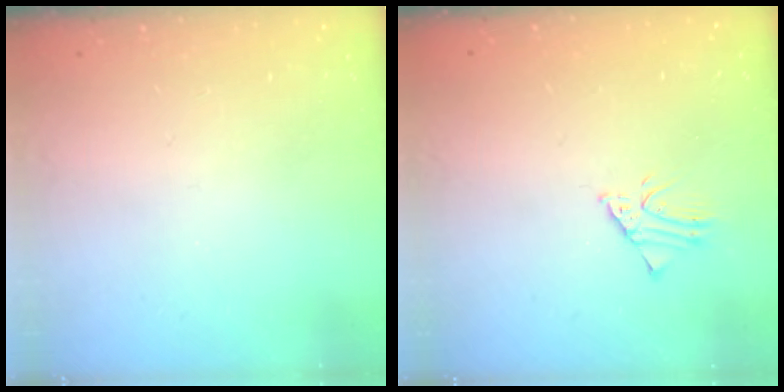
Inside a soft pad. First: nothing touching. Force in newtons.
{"total": 1.7, "press": 1.7, "slide": 0.1}